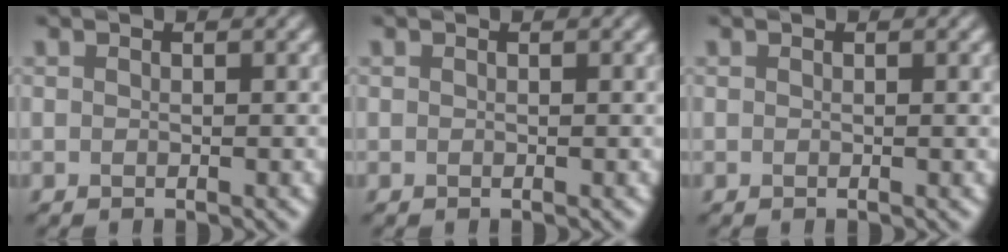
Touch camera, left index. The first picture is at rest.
{"total": 0.0}
{"total": 0.7, "force": [0.1, 0.1, 0.6], "torque": [-0.007, 0.001, 0.000]}